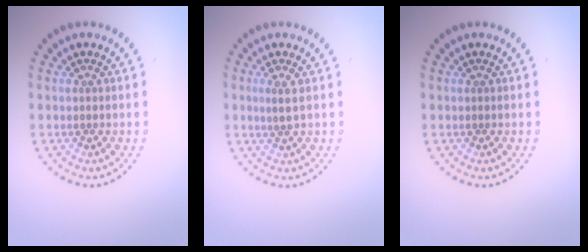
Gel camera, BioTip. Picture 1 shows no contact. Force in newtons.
{"total": 1.1, "press": 0.8, "slide": 0.8}
{"total": 0.0}